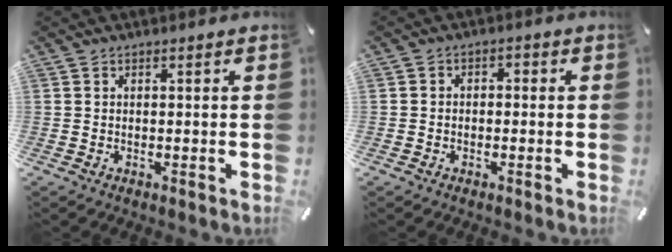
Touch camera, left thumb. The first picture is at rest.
{"total": 2.1, "force": [-1.4, 1.4, 0.6], "torque": [-0.011, 0.011, -0.030]}